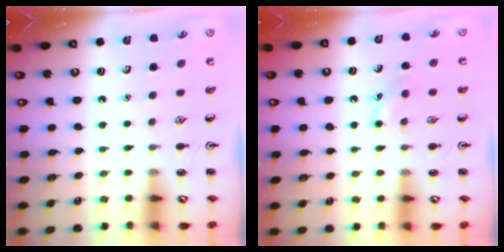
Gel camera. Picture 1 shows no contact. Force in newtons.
{"total": 5.1, "press": 4.8, "slide": 1.7}